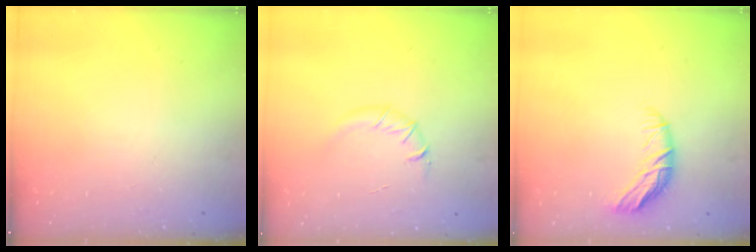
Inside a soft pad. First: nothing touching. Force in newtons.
{"total": 4.6, "press": 4.4, "slide": 1.4}
{"total": 9.2, "press": 9.2, "slide": 0.9}